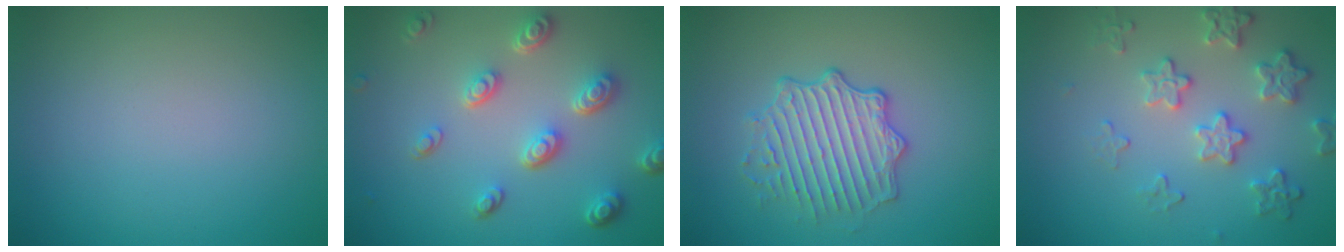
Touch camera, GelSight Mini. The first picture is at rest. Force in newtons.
{"total": 4.8, "press": 3.7, "slide": 3.0}
{"total": 4.2, "press": 3.8, "slide": 1.8}
{"total": 3.9, "press": 3.4, "slide": 2.0}